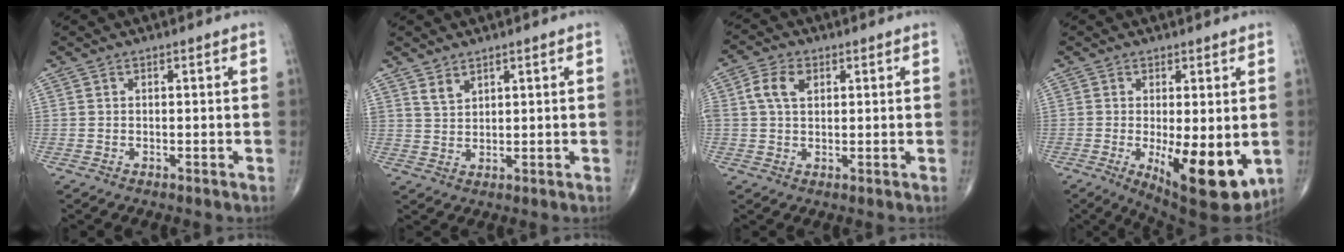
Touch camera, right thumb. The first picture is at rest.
{"total": 2.7, "force": [2.1, 1.3, 1.0], "torque": [-0.010, -0.017, 0.045]}
{"total": 5.3, "force": [1.5, 3.5, 3.7], "torque": [-0.074, 0.009, 0.026]}
{"total": 14.1, "force": [-3.0, 5.1, 12.8], "torque": [-0.181, -0.029, -0.028]}